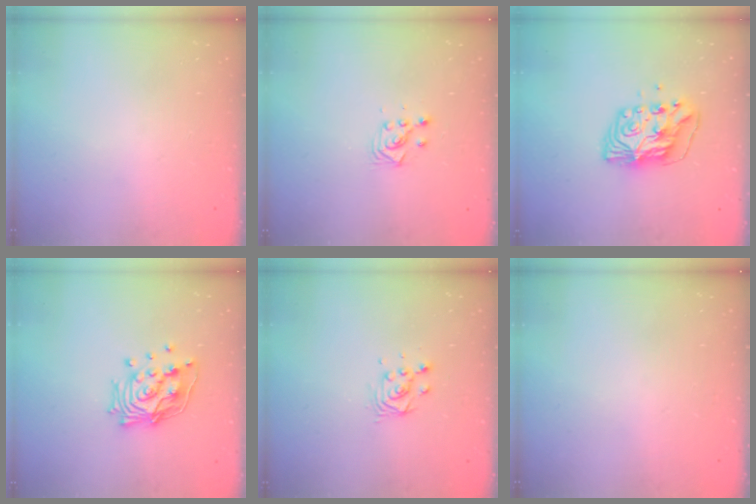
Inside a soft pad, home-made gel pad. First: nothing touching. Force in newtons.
{"total": 3.4, "press": 3.3, "slide": 1.0}
{"total": 9.3, "press": 9.3, "slide": 0.8}
{"total": 14.9, "press": 14.8, "slide": 1.4}
{"total": 4.1, "press": 4.1, "slide": 0.4}
{"total": 0.0}